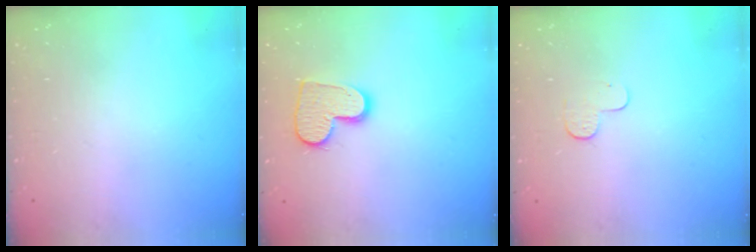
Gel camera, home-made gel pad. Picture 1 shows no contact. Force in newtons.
{"total": 12.0, "press": 11.9, "slide": 0.8}
{"total": 3.1, "press": 3.1, "slide": 0.3}